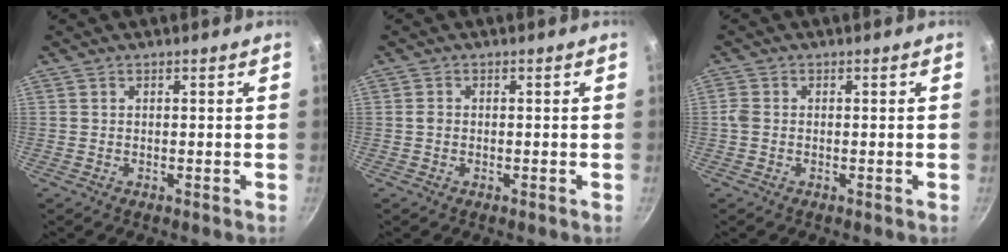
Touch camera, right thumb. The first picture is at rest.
{"total": 1.0, "force": [-0.2, 0.9, 0.5], "torque": [-0.010, 0.005, -0.005]}
{"total": 1.8, "force": [-0.2, 1.4, 1.1], "torque": [-0.026, 0.004, -0.008]}